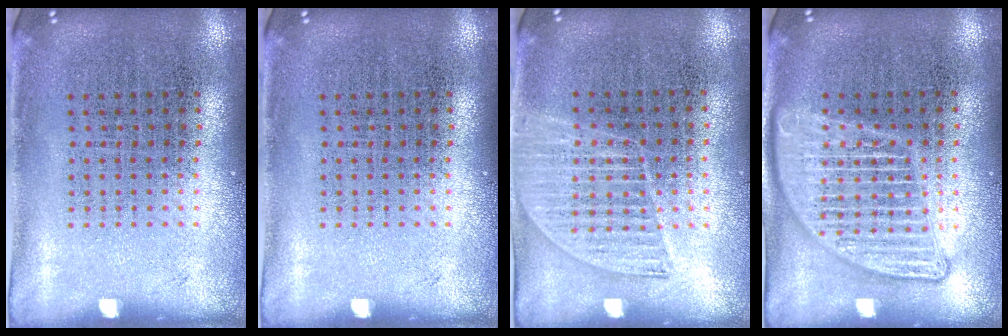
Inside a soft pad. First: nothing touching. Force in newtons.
{"total": 0.0}
{"total": 1.4, "press": 1.2, "slide": 0.6}
{"total": 2.8, "press": 2.8, "slide": 0.2}